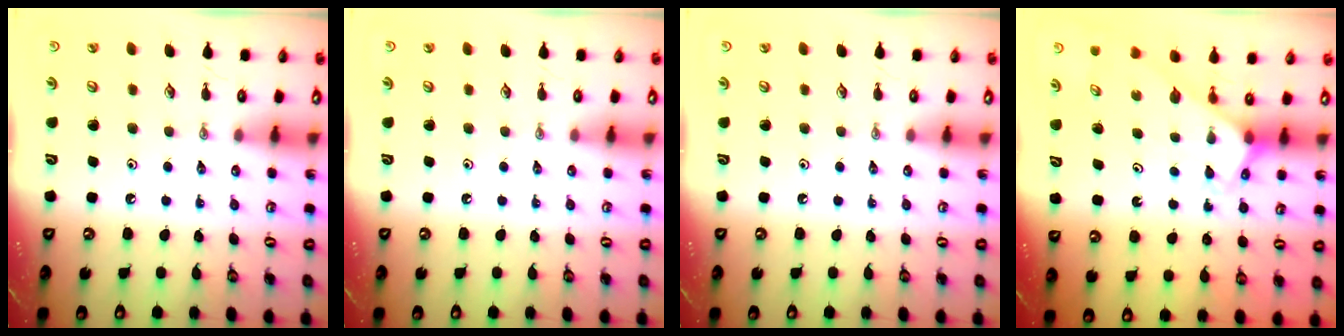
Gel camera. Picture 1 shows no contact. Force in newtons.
{"total": 0.0}
{"total": 0.0}
{"total": 3.2, "press": 3.2, "slide": 0.2}